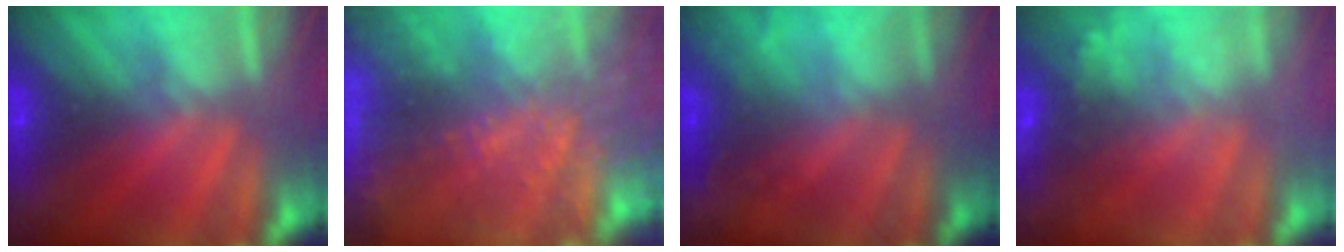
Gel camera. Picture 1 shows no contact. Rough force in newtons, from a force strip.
{"total": 9.7}
{"total": 2.3}
{"total": 9.6}